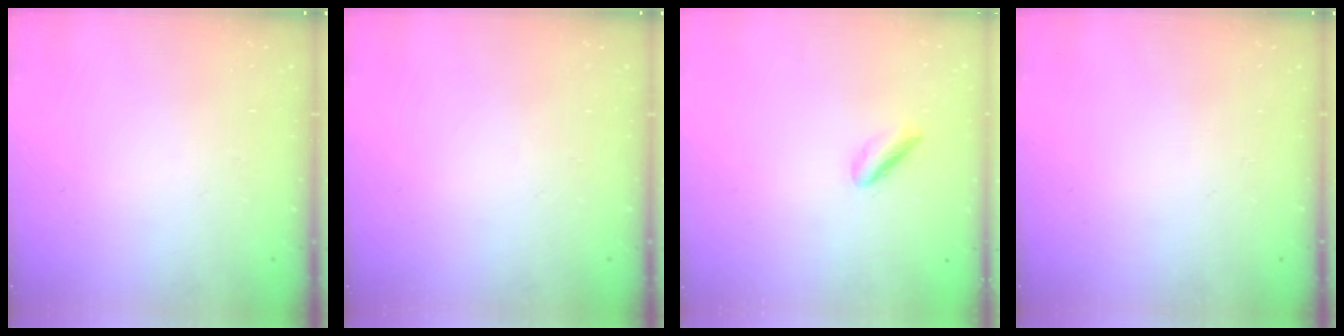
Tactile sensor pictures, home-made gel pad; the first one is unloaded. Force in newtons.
{"total": 0.0}
{"total": 1.9, "press": 1.8, "slide": 0.4}
{"total": 0.0}